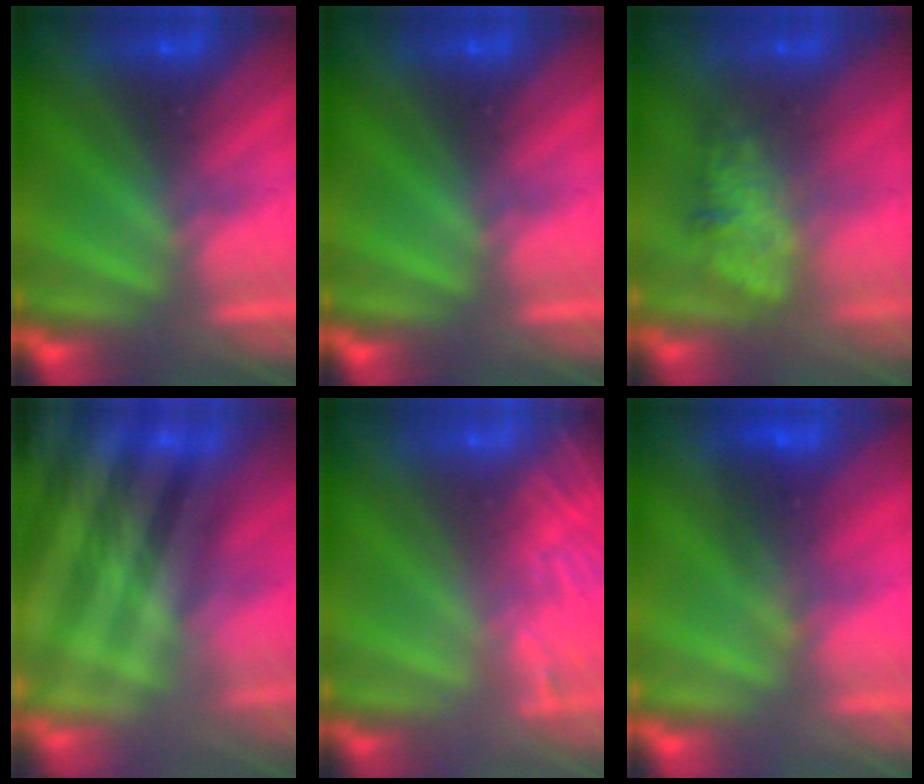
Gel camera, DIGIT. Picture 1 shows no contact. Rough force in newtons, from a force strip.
{"total": 0.0}
{"total": 2.7}
{"total": 8.6}
{"total": 8.6}
{"total": 1.6}